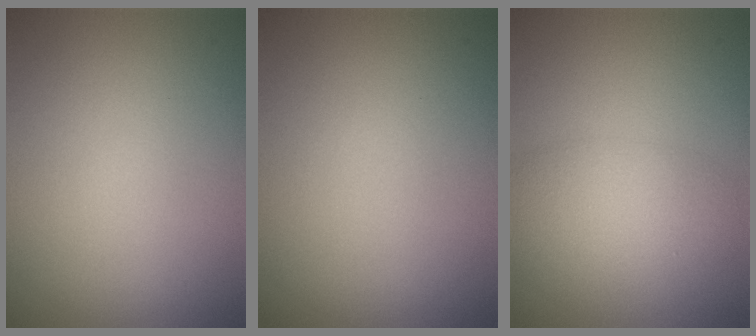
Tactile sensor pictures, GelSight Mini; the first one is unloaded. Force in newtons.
{"total": 0.0}
{"total": 3.7, "press": 3.7, "slide": 0.2}